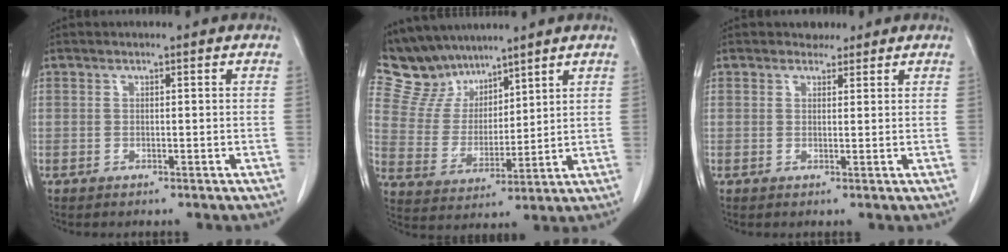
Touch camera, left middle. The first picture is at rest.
{"total": 9.8, "force": [8.8, 4.2, 1.2], "torque": [-0.041, 0.017, 0.183]}
{"total": 1.8, "force": [1.5, 1.0, -0.1], "torque": [0.001, 0.002, 0.021]}